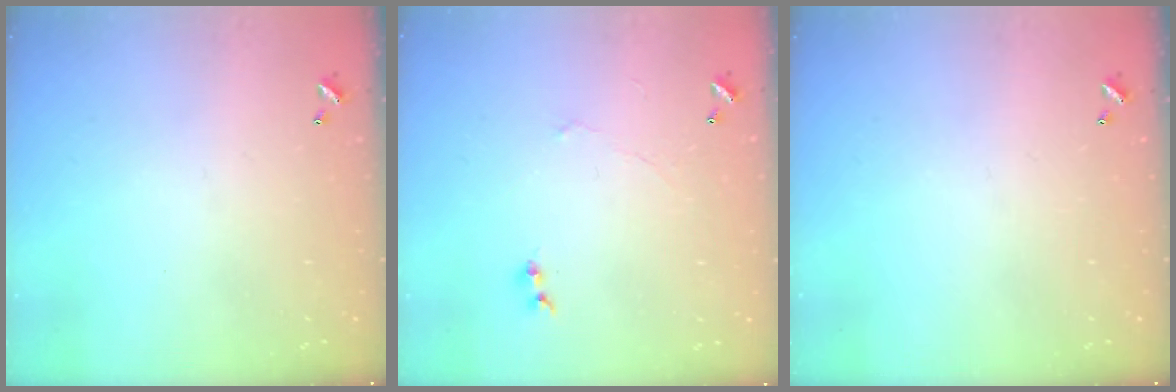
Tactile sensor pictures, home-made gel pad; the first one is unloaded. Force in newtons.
{"total": 0.7, "press": 0.4, "slide": 0.6}
{"total": 0.0}